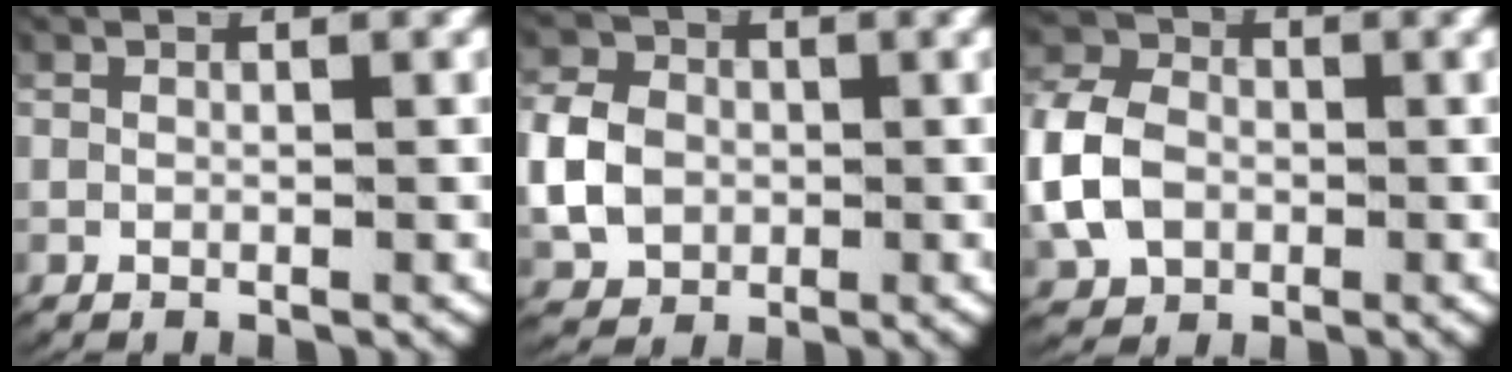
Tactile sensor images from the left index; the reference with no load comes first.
{"total": 5.5, "force": [-0.2, 4.7, 2.8], "torque": [-0.061, -0.009, 0.001]}
{"total": 6.1, "force": [-0.4, 5.1, 3.2], "torque": [-0.073, -0.006, -0.009]}